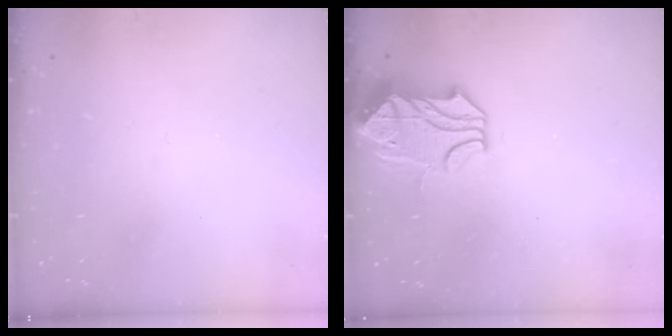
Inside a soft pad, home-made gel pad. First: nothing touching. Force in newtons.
{"total": 2.1, "press": 1.5, "slide": 1.5}